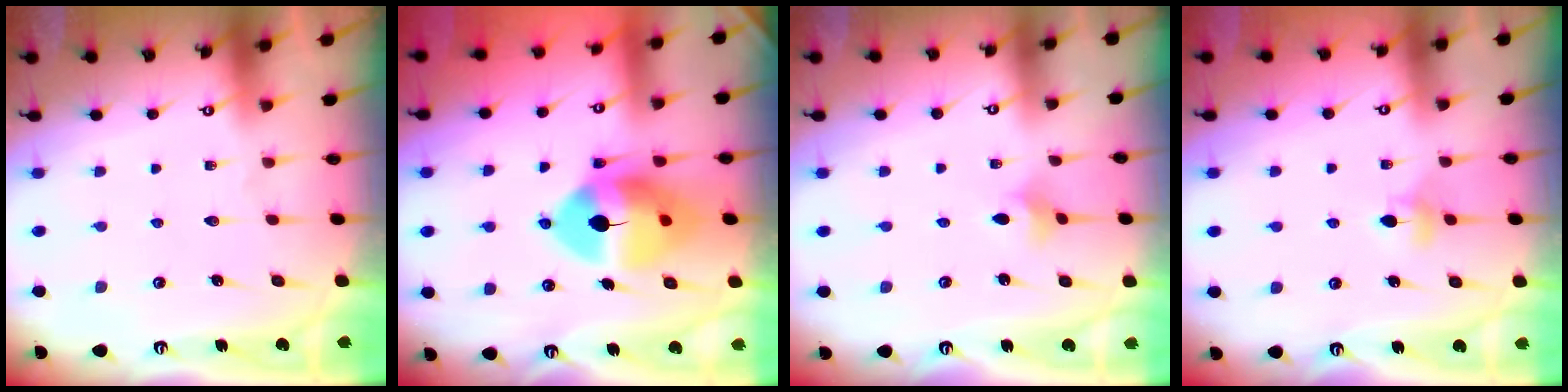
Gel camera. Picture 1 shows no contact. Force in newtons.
{"total": 13.1, "press": 12.9, "slide": 1.9}
{"total": 2.8, "press": 2.8, "slide": 0.6}
{"total": 4.3, "press": 4.2, "slide": 0.7}